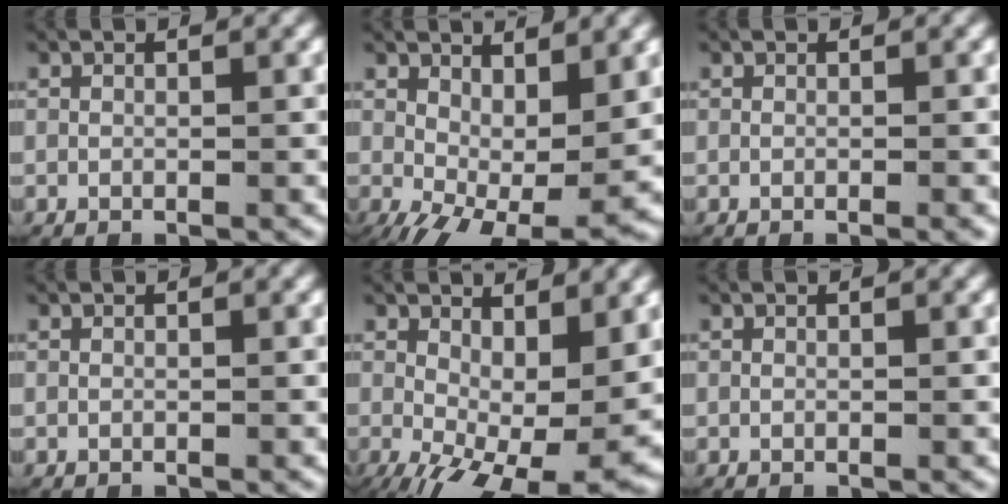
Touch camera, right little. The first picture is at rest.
{"total": 7.2, "force": [-2.3, 3.6, 5.8], "torque": [-0.091, -0.055, -0.009]}
{"total": 0.7, "force": [-0.3, 0.0, 0.6], "torque": [-0.006, -0.002, -0.003]}
{"total": 0.0}
{"total": 9.6, "force": [-2.5, 4.8, 8.0], "torque": [-0.120, -0.059, -0.009]}
{"total": 0.0}